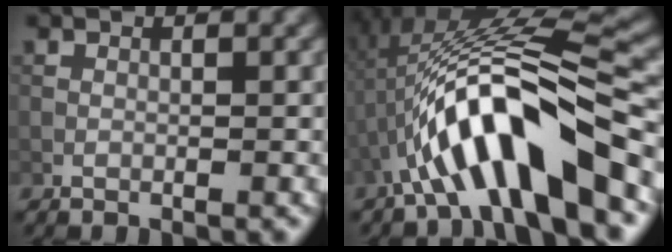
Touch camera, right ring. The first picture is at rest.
{"total": 10.6, "force": [-4.1, 2.5, 9.5], "torque": [-0.156, 0.027, -0.066]}